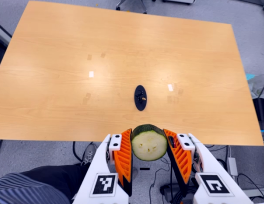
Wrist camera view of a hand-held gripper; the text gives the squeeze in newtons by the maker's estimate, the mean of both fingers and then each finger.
{"total": 12.0, "left": 12.3, "right": 11.7}